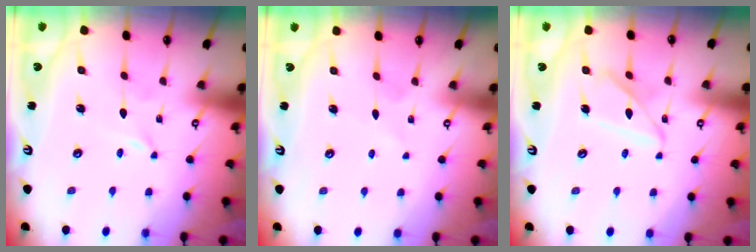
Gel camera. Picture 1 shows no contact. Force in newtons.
{"total": 2.3, "press": 2.2, "slide": 0.3}
{"total": 12.4, "press": 12.3, "slide": 1.2}